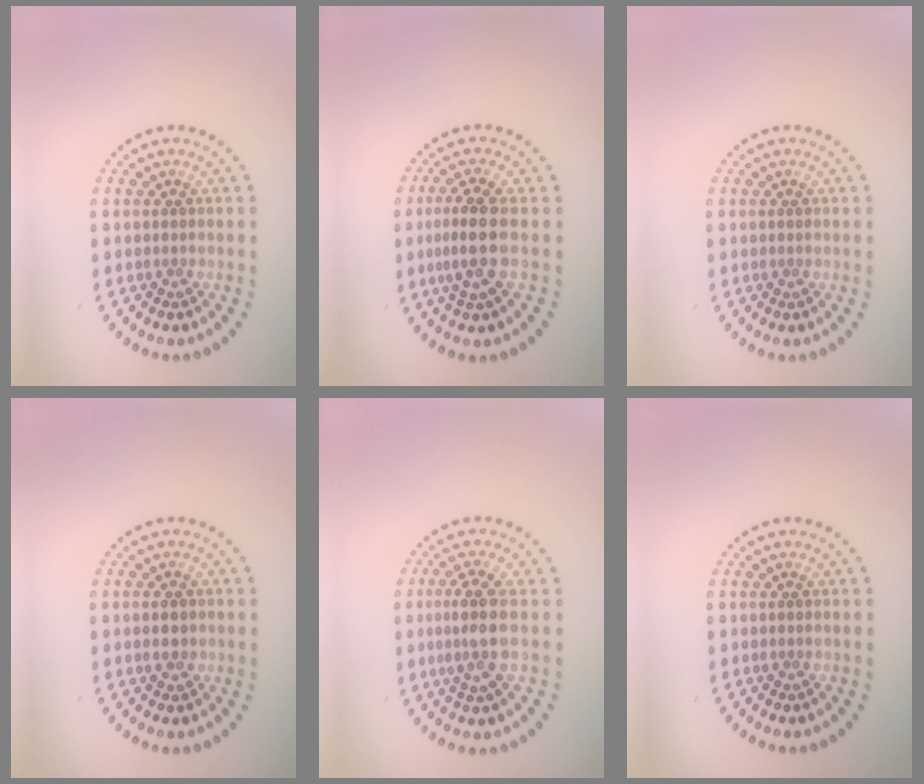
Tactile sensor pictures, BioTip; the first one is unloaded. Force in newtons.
{"total": 3.2, "press": 2.7, "slide": 1.6}
{"total": 0.0}
{"total": 1.7, "press": 1.7, "slide": 0.1}
{"total": 3.2, "press": 2.8, "slide": 1.5}
{"total": 0.0}